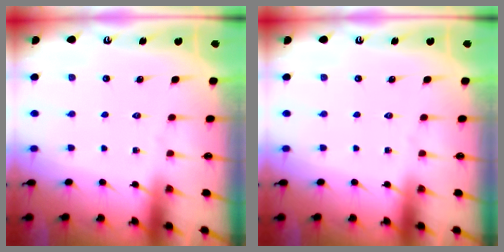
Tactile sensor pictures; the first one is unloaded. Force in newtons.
{"total": 0.0}